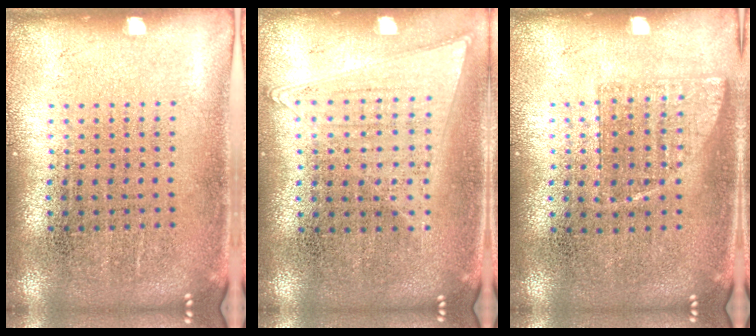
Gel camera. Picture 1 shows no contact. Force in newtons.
{"total": 1.0, "press": 1.0, "slide": 0.3}
{"total": 0.7, "press": 0.7, "slide": 0.2}